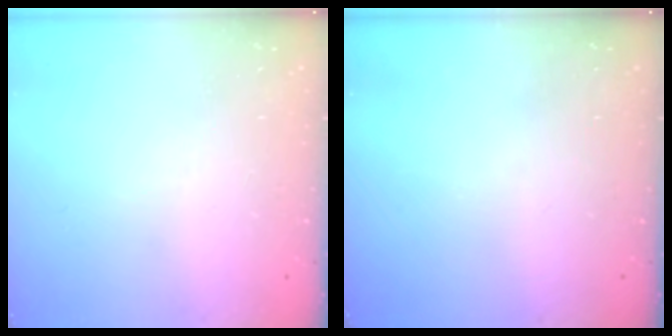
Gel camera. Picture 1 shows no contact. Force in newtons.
{"total": 0.0}